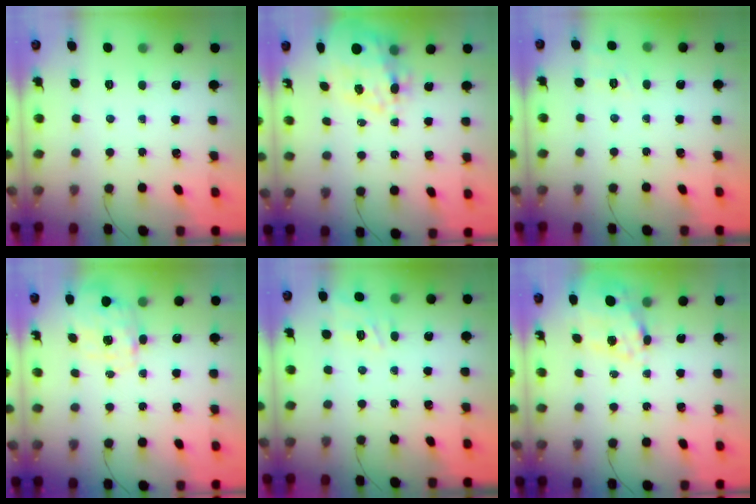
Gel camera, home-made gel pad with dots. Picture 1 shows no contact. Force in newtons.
{"total": 14.6, "press": 14.0, "slide": 4.2}
{"total": 1.9, "press": 0.8, "slide": 1.7}
{"total": 2.8, "press": 2.7, "slide": 0.9}
{"total": 5.5, "press": 5.4, "slide": 1.3}
{"total": 15.5, "press": 15.2, "slide": 3.1}